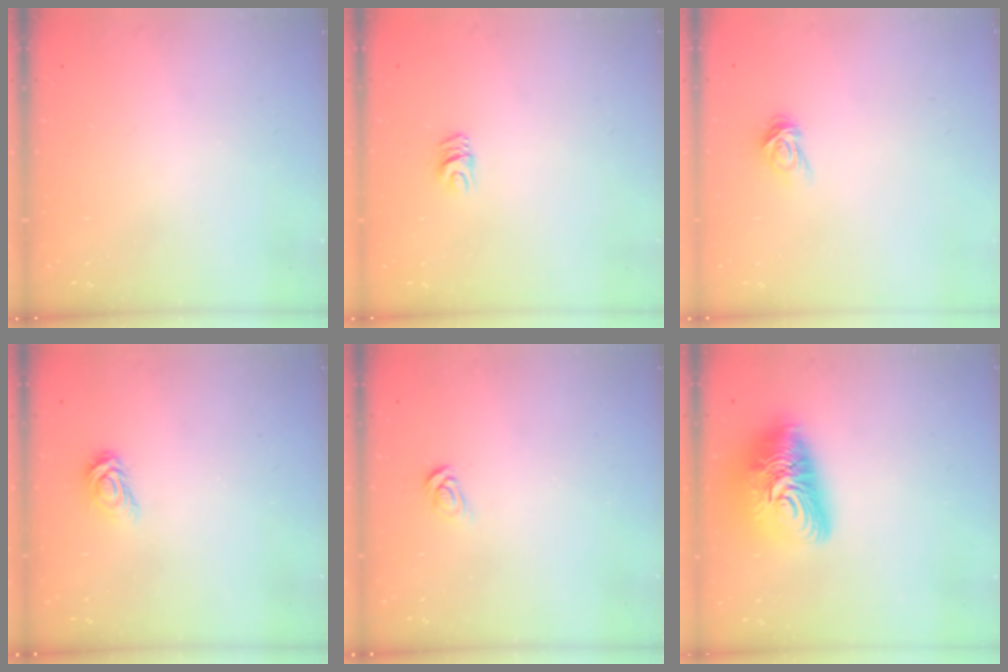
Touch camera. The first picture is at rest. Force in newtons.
{"total": 5.5, "press": 5.5, "slide": 0.4}
{"total": 4.5, "press": 4.4, "slide": 0.6}
{"total": 4.7, "press": 4.6, "slide": 0.6}
{"total": 3.8, "press": 3.7, "slide": 0.4}
{"total": 17.9, "press": 17.8, "slide": 1.3}